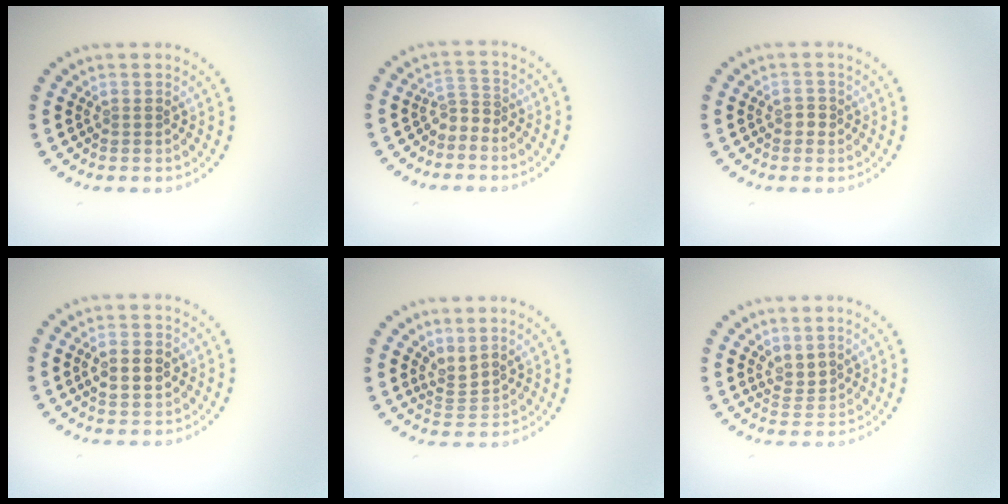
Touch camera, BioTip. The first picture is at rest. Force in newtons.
{"total": 1.7, "press": 1.1, "slide": 1.3}
{"total": 1.1, "press": 1.1, "slide": 0.4}
{"total": 3.1, "press": 3.1, "slide": 0.2}
{"total": 2.2, "press": 1.5, "slide": 1.6}
{"total": 1.7, "press": 1.3, "slide": 1.1}